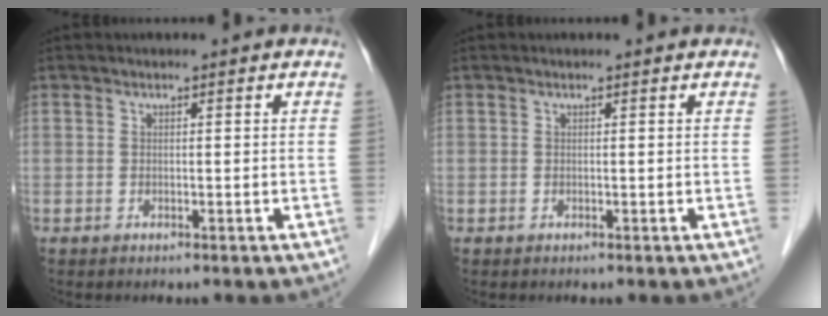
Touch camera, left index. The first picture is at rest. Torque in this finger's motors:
{"motor_torque": [0.00, 0.03, 0.00, 0.00]}